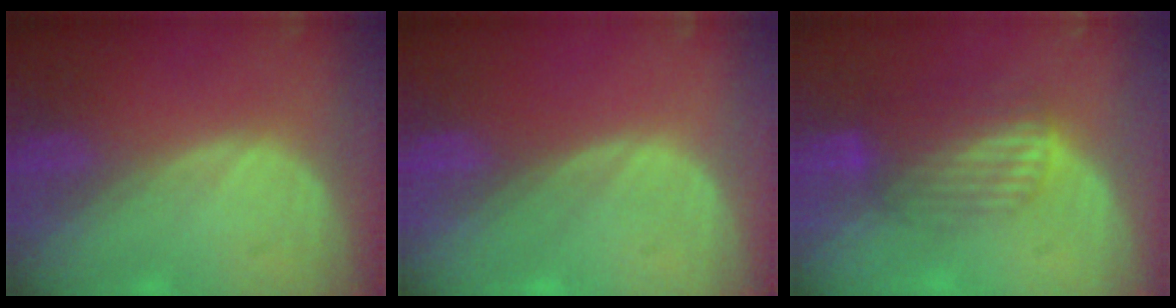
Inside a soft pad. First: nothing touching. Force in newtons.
{"total": 0.0}
{"total": 7.0, "press": 5.9, "slide": 3.8}